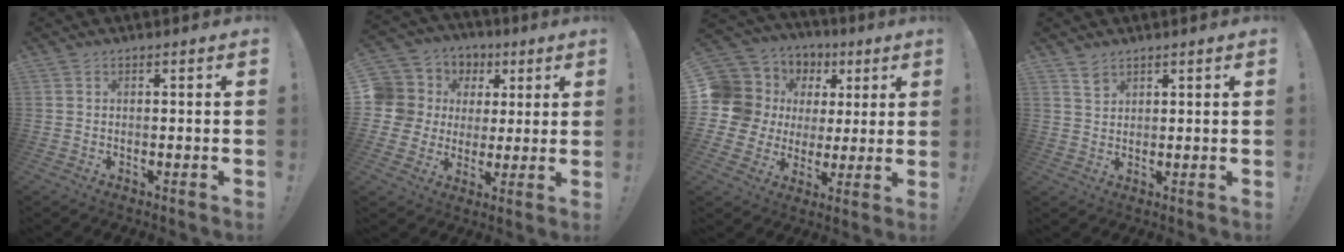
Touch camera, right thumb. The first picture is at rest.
{"total": 11.3, "force": [2.9, 10.4, 3.4], "torque": [-0.080, -0.016, 0.070]}
{"total": 12.9, "force": [3.3, 11.7, 4.4], "torque": [-0.079, -0.019, 0.090]}
{"total": 3.0, "force": [2.2, 1.7, 0.9], "torque": [-0.006, -0.016, 0.041]}